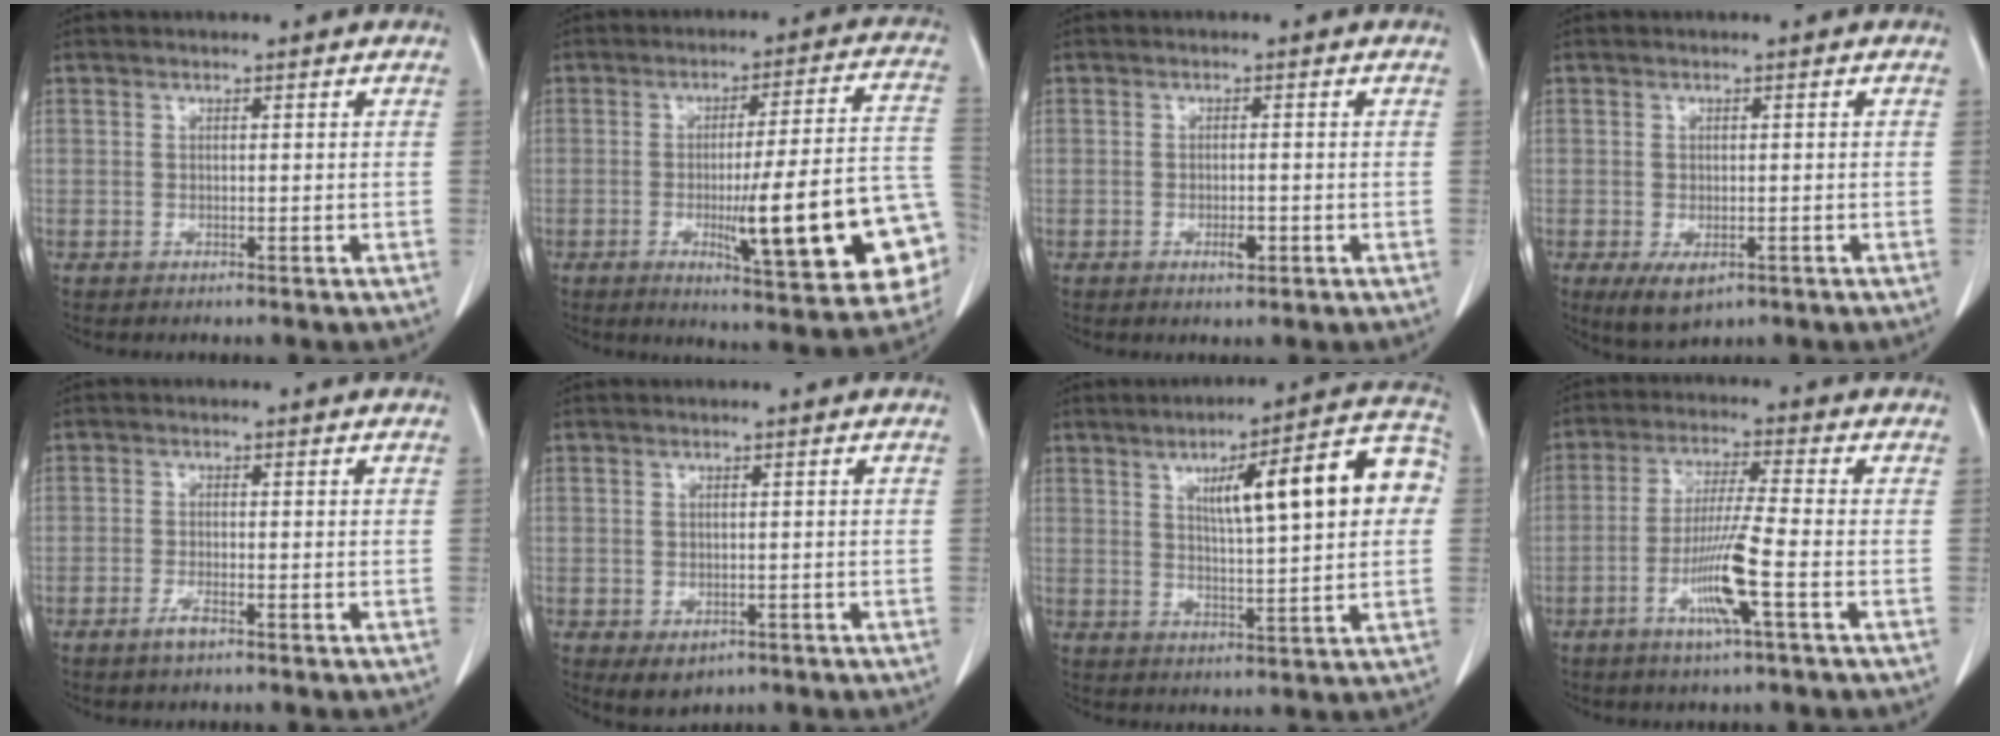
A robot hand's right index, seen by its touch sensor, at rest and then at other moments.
{"total": 19.1, "force": [-4.9, 2.0, 18.3], "torque": [-0.179, 0.014, -0.056]}
{"total": 1.9, "force": [-0.8, 0.6, 1.6], "torque": [-0.028, -0.001, -0.010]}
{"total": 4.6, "force": [-2.2, 2.3, 3.3], "torque": [-0.051, -0.009, -0.027]}
{"total": 2.0, "force": [-1.3, 0.3, 1.4], "torque": [-0.030, -0.001, -0.025]}
{"total": 3.1, "force": [-1.4, 2.1, 1.7], "torque": [-0.022, -0.003, -0.008]}
{"total": 15.5, "force": [3.6, 2.6, 14.9], "torque": [-0.202, 0.032, 0.050]}
{"total": 8.7, "force": [-3.2, -0.6, 8.1], "torque": [-0.158, -0.011, -0.063]}